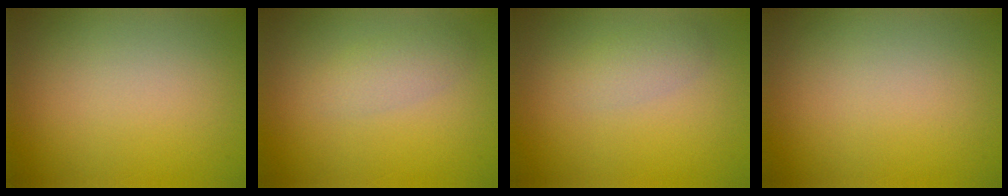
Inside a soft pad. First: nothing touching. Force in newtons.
{"total": 1.9, "press": 1.9, "slide": 0.1}
{"total": 1.7, "press": 1.7, "slide": 0.0}
{"total": 0.0}